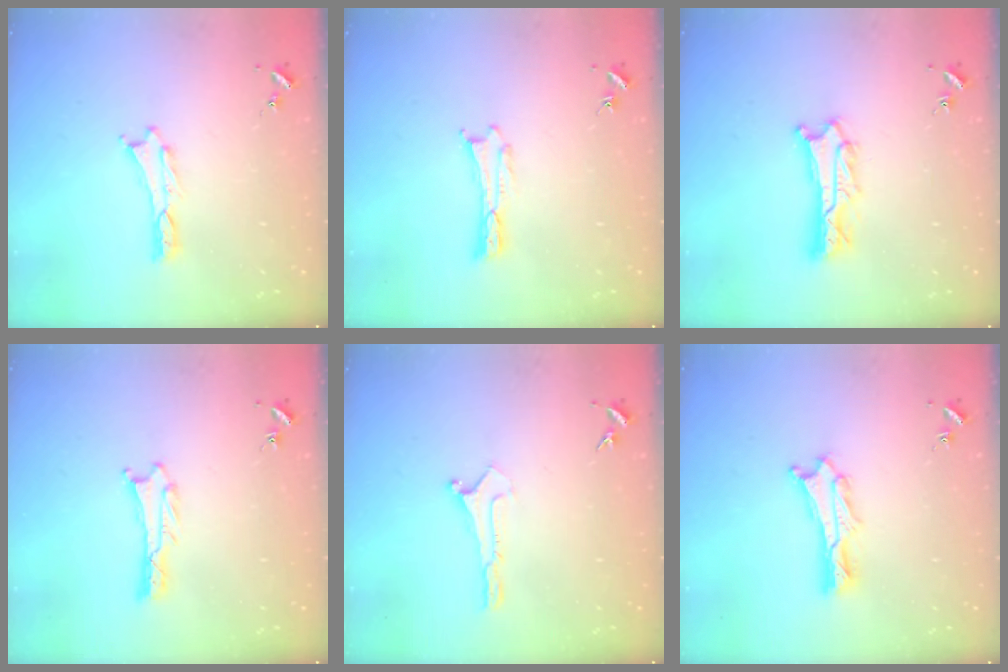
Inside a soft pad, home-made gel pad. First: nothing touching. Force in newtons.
{"total": 0.0}
{"total": 3.3, "press": 3.3, "slide": 0.5}
{"total": 0.6, "press": 0.6, "slide": 0.1}
{"total": 0.0}
{"total": 1.5, "press": 1.4, "slide": 0.2}